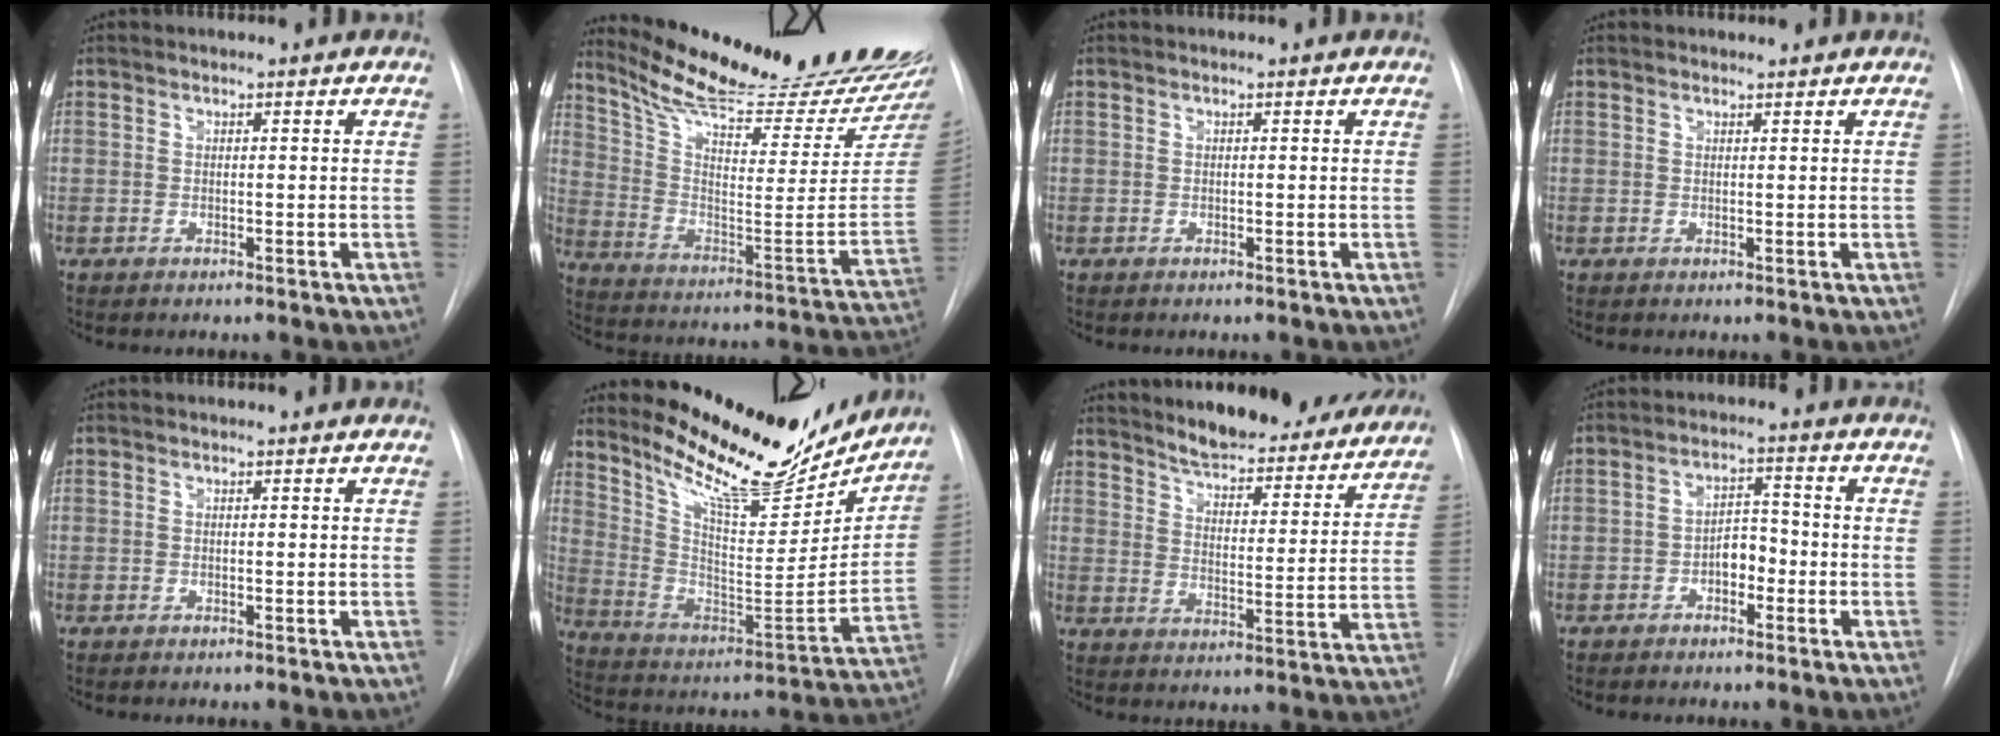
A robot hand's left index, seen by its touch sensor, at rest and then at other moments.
{"total": 30.0, "force": [27.0, 1.3, 13.0], "torque": [-0.216, -0.115, 0.377]}
{"total": 0.0}
{"total": 0.6, "force": [0.5, 0.1, -0.1], "torque": [-0.006, -0.002, 0.009]}
{"total": 0.0}
{"total": 22.5, "force": [20.0, 4.7, 9.1], "torque": [-0.153, -0.045, 0.305]}
{"total": 22.4, "force": [20.4, 4.8, 7.9], "torque": [-0.104, -0.035, 0.260]}
{"total": 3.9, "force": [-1.6, 2.2, 2.8], "torque": [-0.043, 0.014, -0.029]}